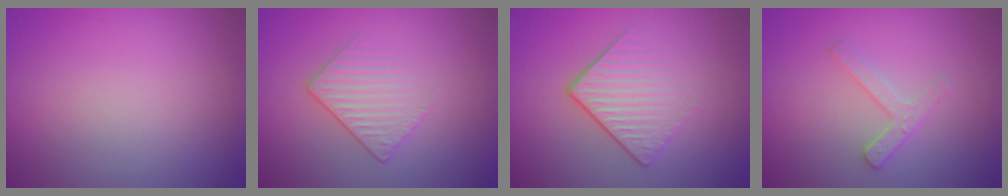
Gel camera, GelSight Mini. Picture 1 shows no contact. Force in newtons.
{"total": 1.9, "press": 1.6, "slide": 1.0}
{"total": 4.2, "press": 2.7, "slide": 3.2}
{"total": 1.9, "press": 1.8, "slide": 0.4}